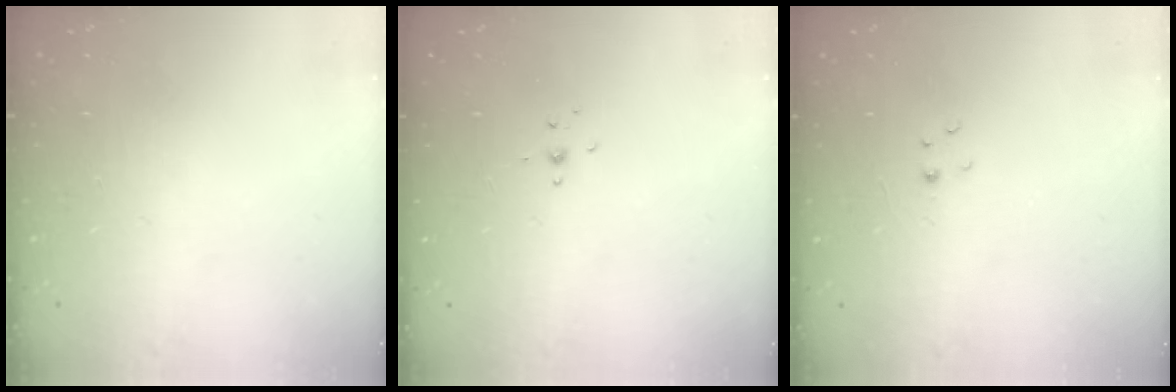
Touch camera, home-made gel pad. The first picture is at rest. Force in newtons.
{"total": 2.4, "press": 2.3, "slide": 0.8}
{"total": 1.4, "press": 1.3, "slide": 0.2}